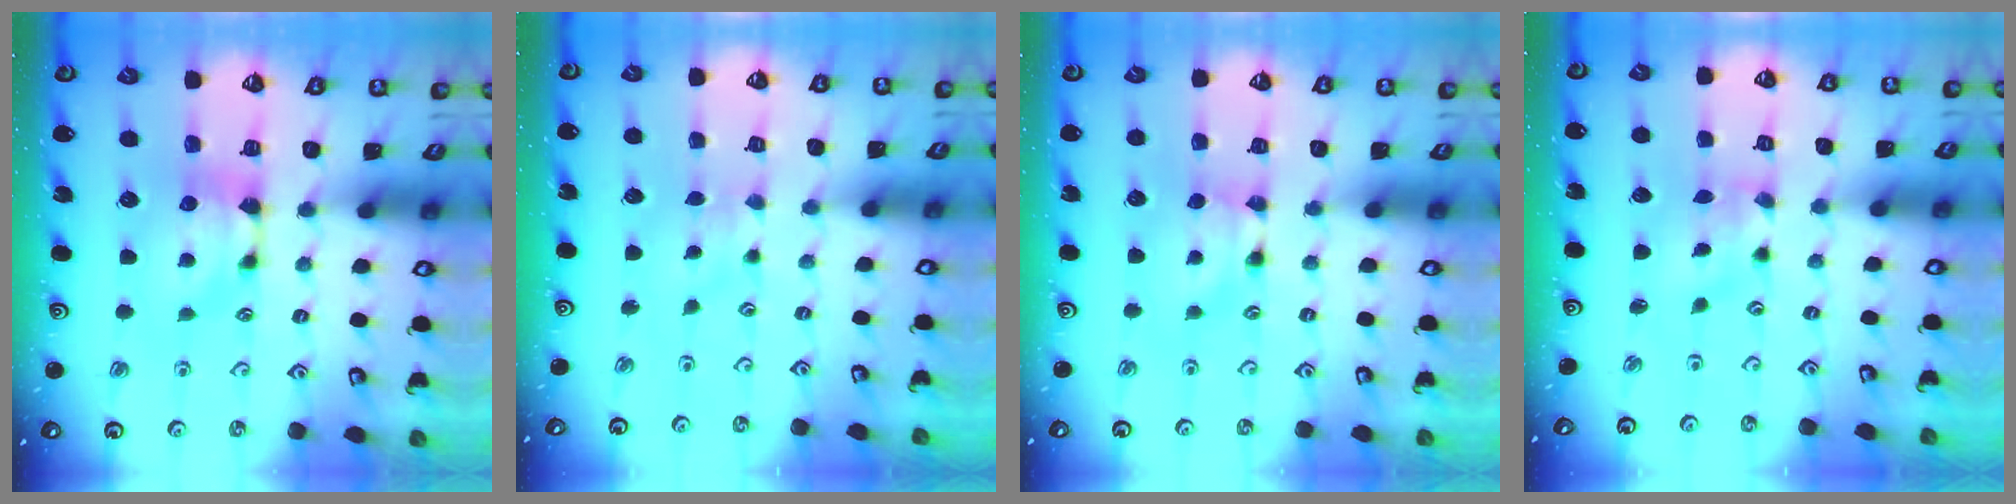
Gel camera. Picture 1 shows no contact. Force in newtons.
{"total": 2.8, "press": 2.8, "slide": 0.2}
{"total": 0.0}
{"total": 2.3, "press": 2.1, "slide": 0.9}